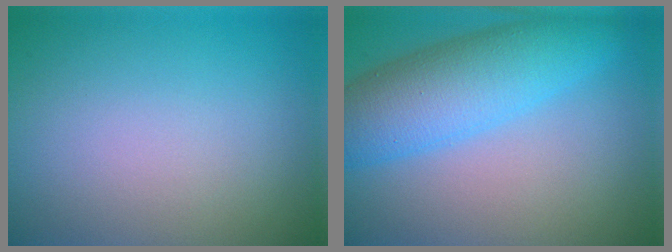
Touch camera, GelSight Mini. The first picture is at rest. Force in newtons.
{"total": 7.4, "press": 7.4, "slide": 0.3}